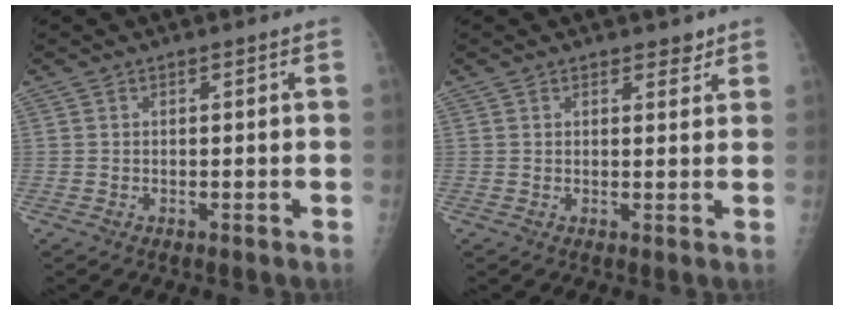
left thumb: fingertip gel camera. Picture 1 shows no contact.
{"total": 2.4, "force": [1.8, 1.3, 0.9], "torque": [0.006, -0.009, 0.020]}